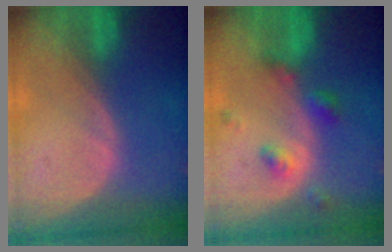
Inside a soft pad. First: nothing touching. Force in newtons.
{"total": 4.8, "press": 4.4, "slide": 2.1}